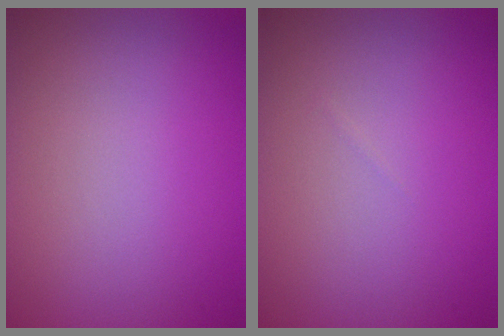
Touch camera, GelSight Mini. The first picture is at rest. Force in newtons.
{"total": 0.0}